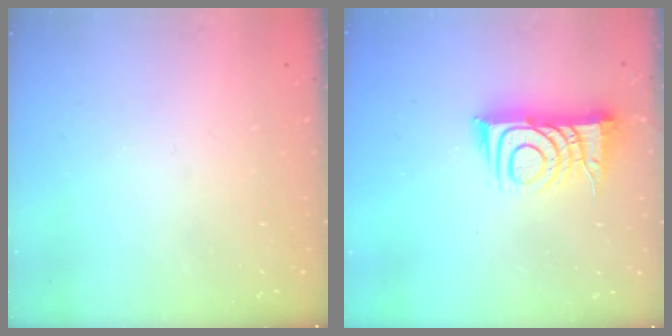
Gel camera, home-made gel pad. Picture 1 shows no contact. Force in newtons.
{"total": 12.0, "press": 11.9, "slide": 1.0}